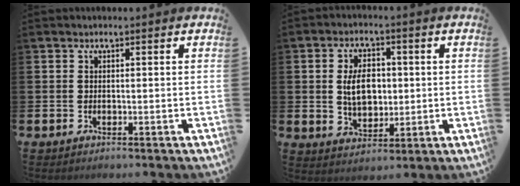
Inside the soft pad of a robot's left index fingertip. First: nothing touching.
{"total": 6.0, "force": [0.8, 3.9, 4.5], "torque": [-0.073, 0.007, 0.006]}